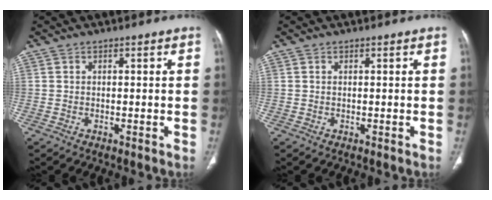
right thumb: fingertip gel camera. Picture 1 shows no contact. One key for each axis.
{"total": 0.0}